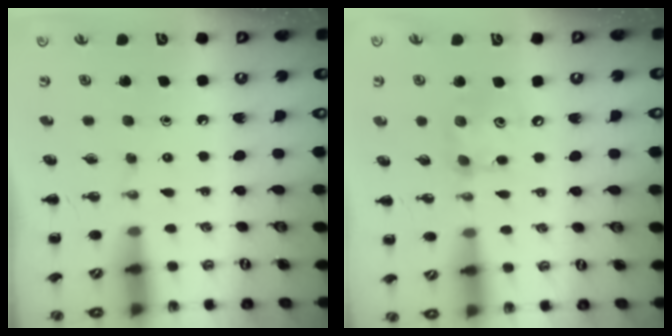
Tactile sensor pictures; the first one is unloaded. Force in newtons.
{"total": 6.5, "press": 6.5, "slide": 1.1}